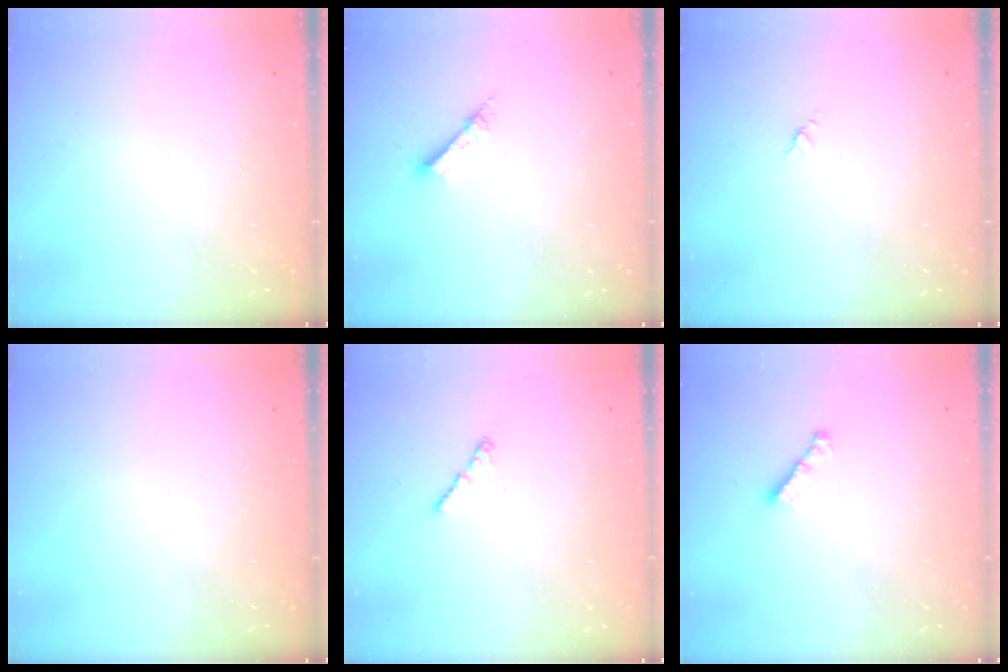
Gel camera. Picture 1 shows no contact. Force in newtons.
{"total": 5.0, "press": 5.0, "slide": 0.7}
{"total": 2.9, "press": 2.9, "slide": 0.3}
{"total": 0.0}
{"total": 1.3, "press": 1.2, "slide": 0.6}
{"total": 2.4, "press": 2.4, "slide": 0.1}